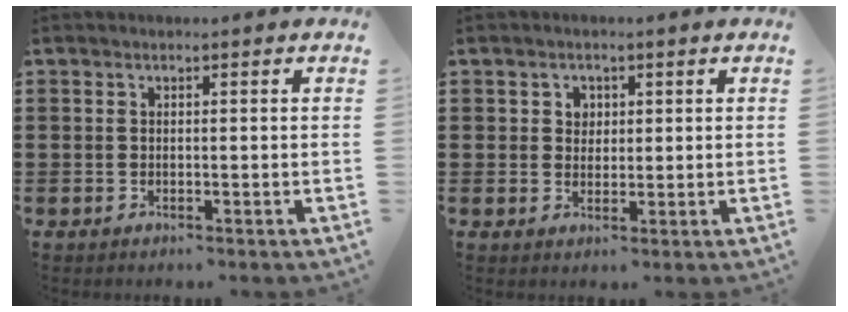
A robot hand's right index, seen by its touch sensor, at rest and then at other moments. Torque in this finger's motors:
{"motor_torque": [0.65, 0.59, 0.16, 0.03]}